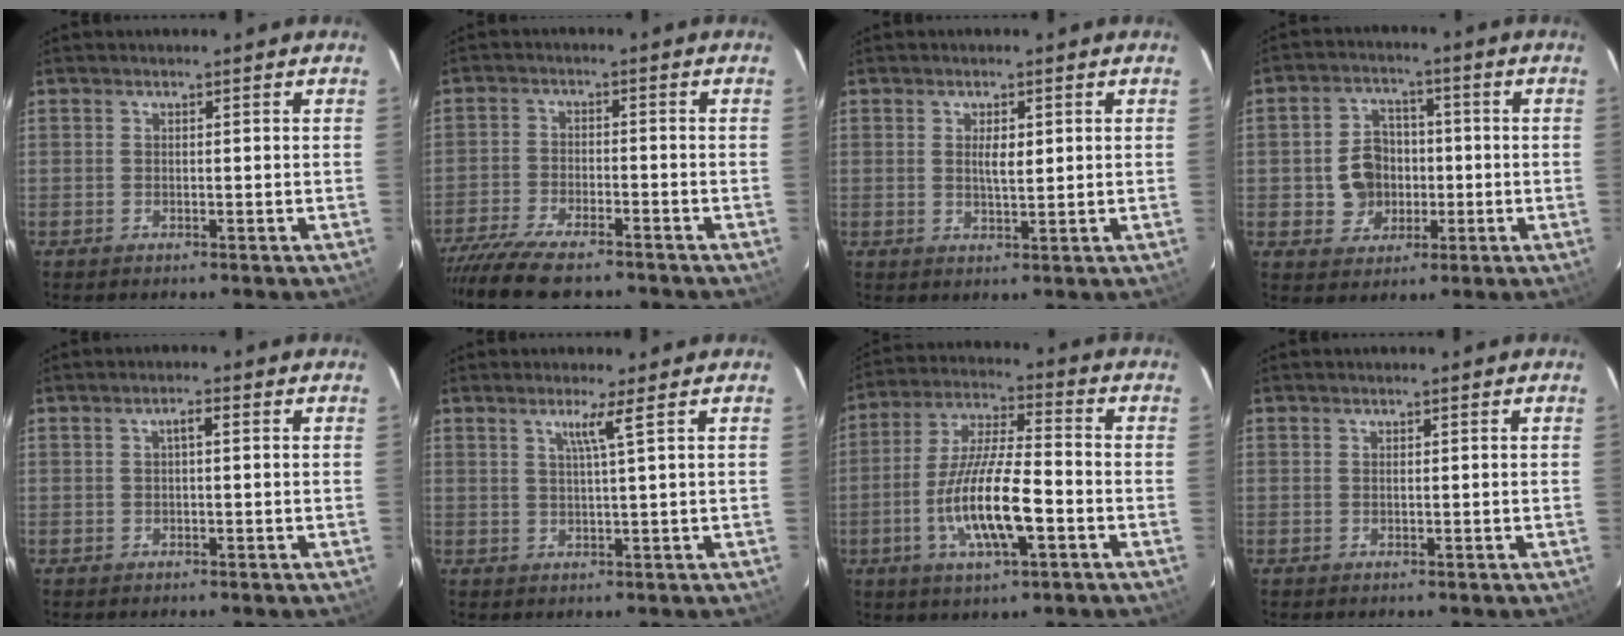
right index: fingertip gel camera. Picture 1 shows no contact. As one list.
[{"total": 12.8, "force": [-10.8, 3.2, 5.9], "torque": [-0.136, -0.031, -0.186]}, {"total": 2.7, "force": [0.6, 0.9, 2.5], "torque": [-0.043, 0.001, 0.011]}, {"total": 8.0, "force": [-1.0, 7.2, 3.3], "torque": [-0.076, 0.023, -0.006]}, {"total": 1.5, "force": [0.1, 0.4, 1.4], "torque": [-0.026, 0.008, 0.002]}, {"total": 2.8, "force": [1.4, -1.0, 2.2], "torque": [-0.036, -0.006, 0.025]}, {"total": 14.1, "force": [-4.7, 3.3, 12.9], "torque": [-0.260, -0.007, -0.086]}, {"total": 0.0}]